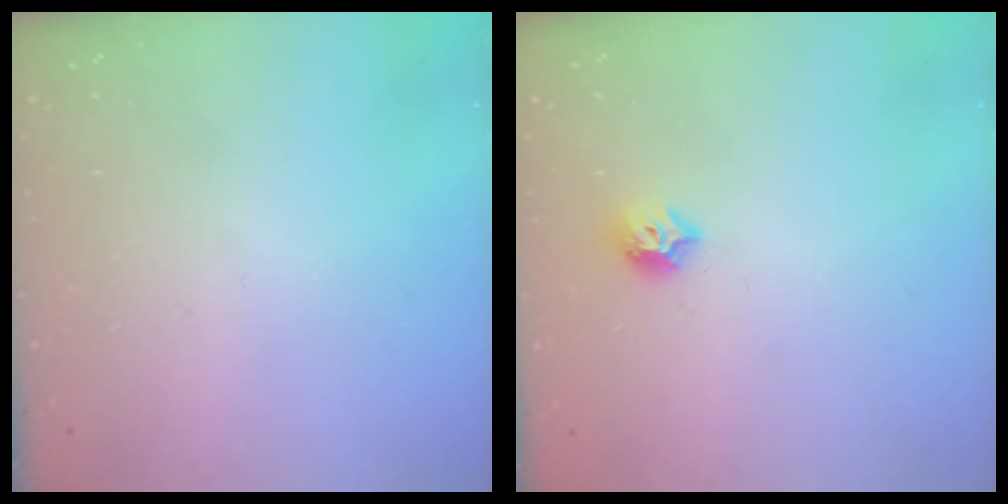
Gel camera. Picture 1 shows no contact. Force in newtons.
{"total": 6.7, "press": 6.6, "slide": 1.1}